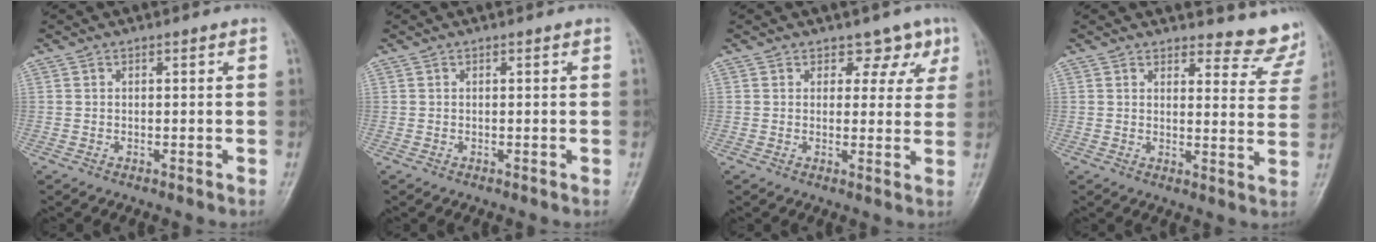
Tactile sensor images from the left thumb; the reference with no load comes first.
{"total": 0.0}
{"total": 4.7, "force": [2.9, 3.3, 1.6], "torque": [0.021, -0.011, 0.033]}
{"total": 9.0, "force": [8.6, 2.6, 0.3], "torque": [0.035, -0.077, 0.079]}